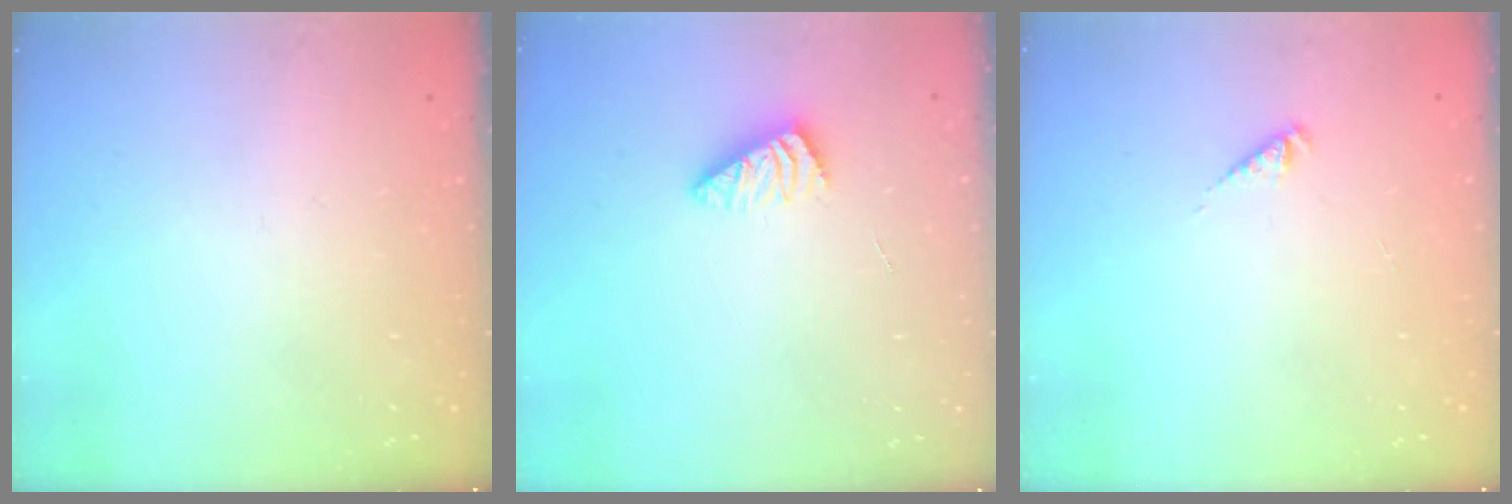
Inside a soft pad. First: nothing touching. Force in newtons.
{"total": 2.2, "press": 2.2, "slide": 0.4}
{"total": 2.4, "press": 2.4, "slide": 0.4}